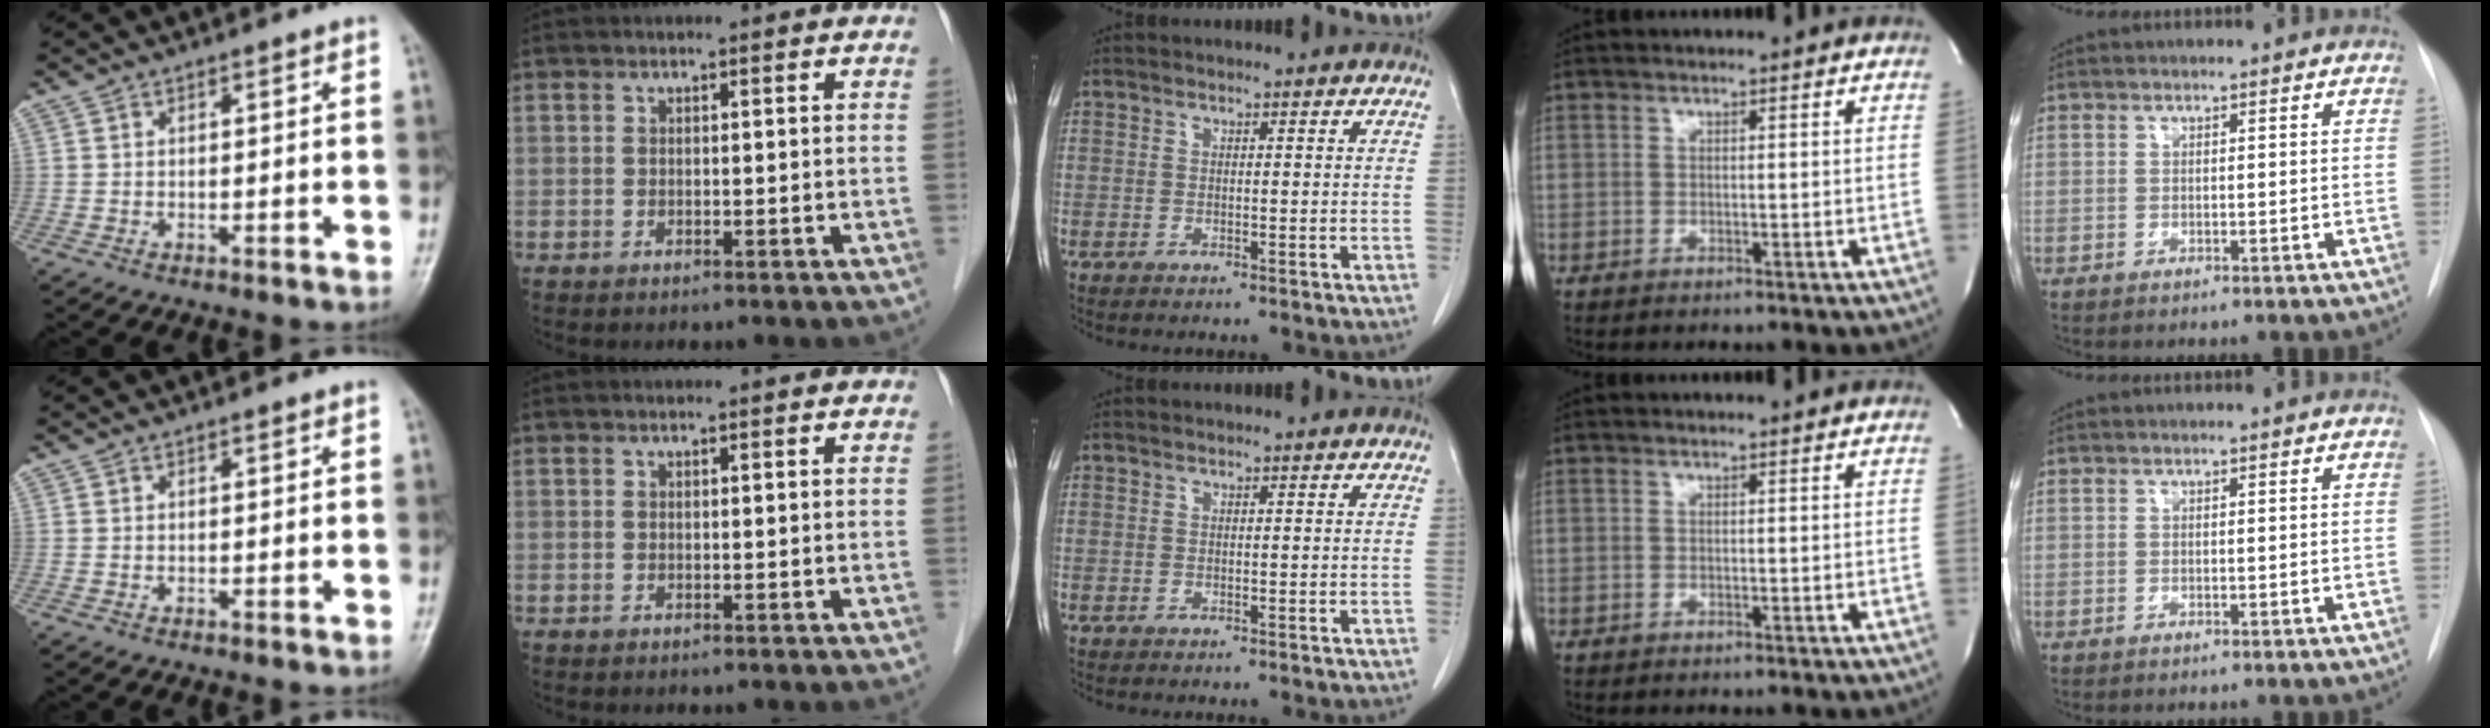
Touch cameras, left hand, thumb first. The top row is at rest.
{}